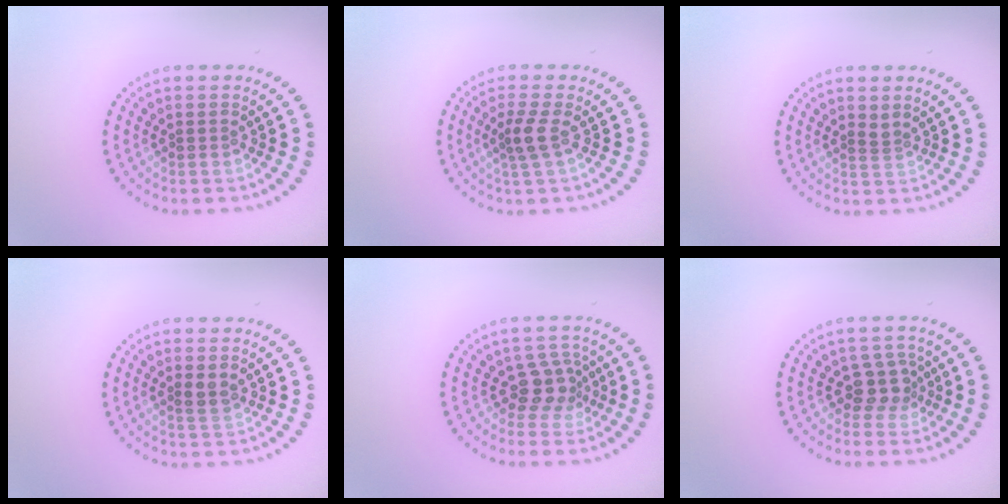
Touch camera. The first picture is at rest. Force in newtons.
{"total": 2.1, "press": 1.6, "slide": 1.3}
{"total": 0.7, "press": 0.3, "slide": 0.7}
{"total": 1.4, "press": 1.4, "slide": 0.4}
{"total": 2.8, "press": 2.2, "slide": 1.7}
{"total": 2.5, "press": 2.0, "slide": 1.5}